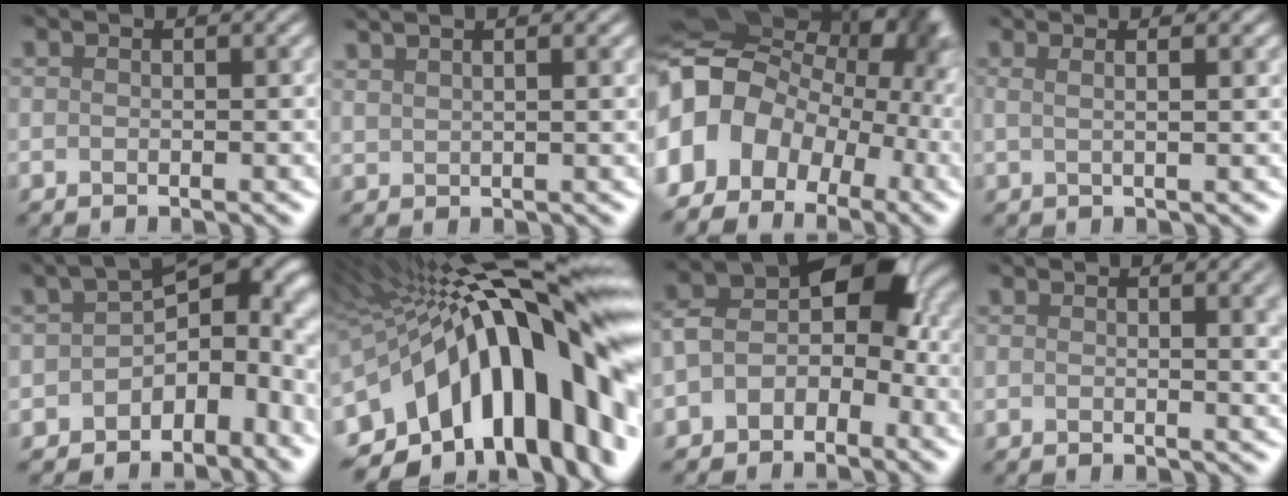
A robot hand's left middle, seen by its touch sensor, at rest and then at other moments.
{"total": 2.9, "force": [2.4, 1.2, 1.0], "torque": [0.023, 0.006, 0.009]}
{"total": 15.1, "force": [-2.3, 12.0, 9.0], "torque": [-0.195, -0.001, -0.050]}
{"total": 2.1, "force": [1.5, 0.7, 1.3], "torque": [0.002, -0.007, 0.004]}
{"total": 6.3, "force": [-1.9, 4.4, 4.1], "torque": [-0.041, -0.010, -0.032]}
{"total": 18.4, "force": [-1.5, 8.3, 16.3], "torque": [-0.241, 0.012, -0.041]}
{"total": 5.4, "force": [-1.1, 3.6, 3.8], "torque": [-0.058, 0.012, -0.041]}
{"total": 1.6, "force": [0.7, 0.5, 1.3], "torque": [-0.015, -0.012, 0.004]}